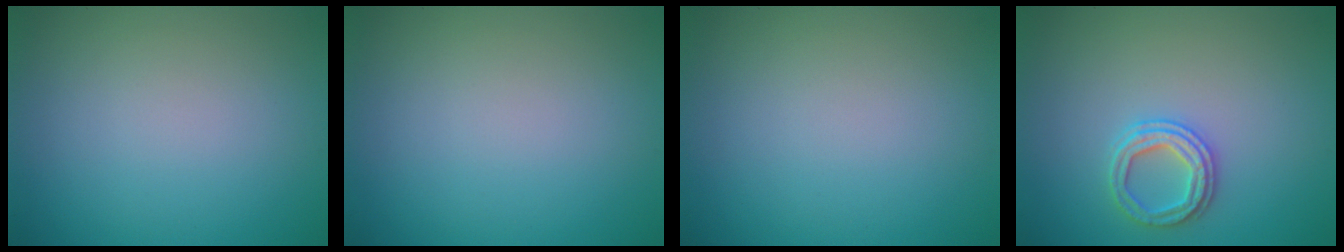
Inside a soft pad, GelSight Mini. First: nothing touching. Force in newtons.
{"total": 0.0}
{"total": 0.0}
{"total": 2.4, "press": 2.4, "slide": 0.2}